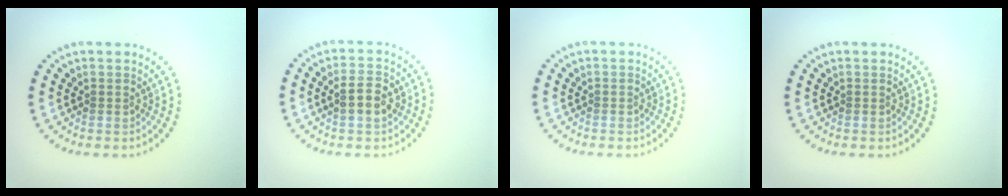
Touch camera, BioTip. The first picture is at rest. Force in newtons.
{"total": 2.8, "press": 2.8, "slide": 0.3}
{"total": 0.0}
{"total": 0.0}